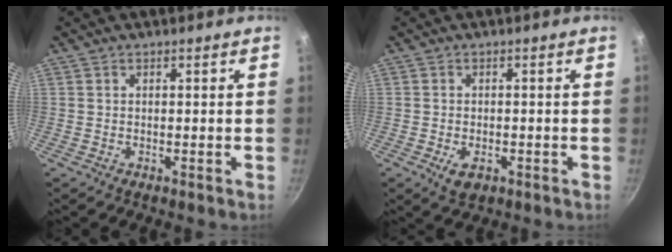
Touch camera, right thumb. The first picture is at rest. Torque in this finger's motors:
{"motor_torque": [-0.34, 0.20, 0.27, 0.28, 0.09]}